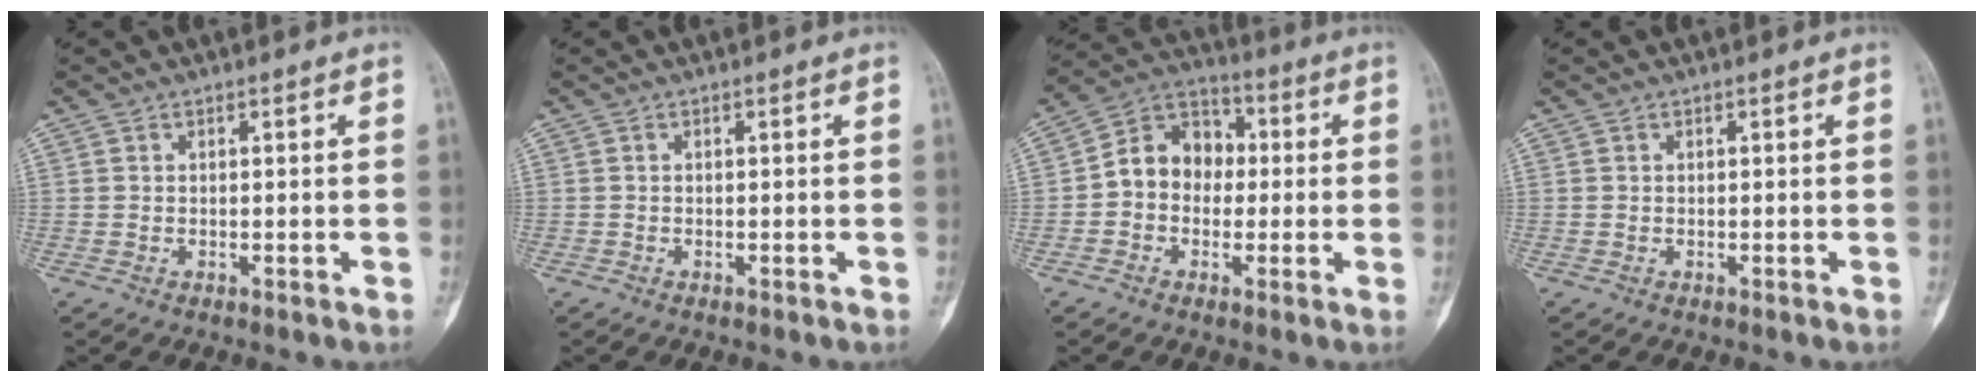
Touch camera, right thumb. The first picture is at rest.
{"total": 0.0}
{"total": 10.5, "force": [-0.2, 8.5, 6.3], "torque": [-0.074, 0.038, -0.017]}
{"total": 0.0}